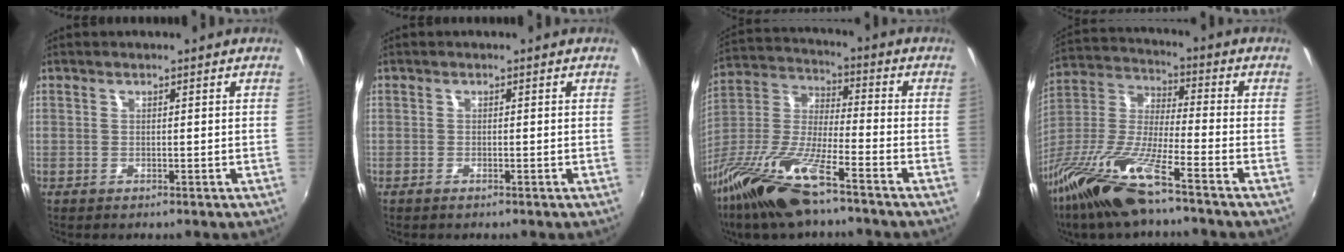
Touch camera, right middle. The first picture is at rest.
{"total": 0.7, "force": [-0.6, 0.1, 0.4], "torque": [-0.008, -0.002, -0.012]}
{"total": 18.2, "force": [-12.3, 3.5, 13.0], "torque": [-0.272, -0.022, -0.242]}
{"total": 16.7, "force": [-11.6, 1.6, 11.9], "torque": [-0.251, -0.025, -0.231]}